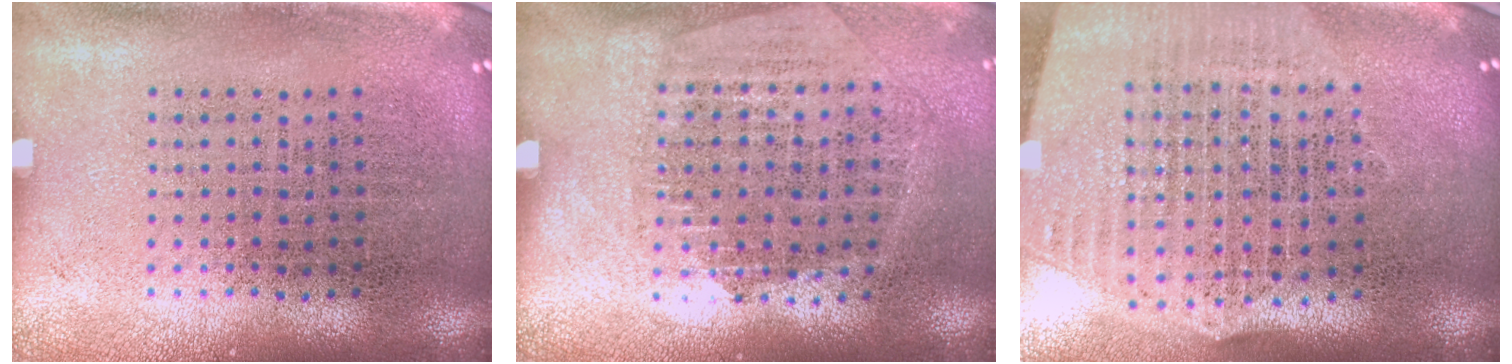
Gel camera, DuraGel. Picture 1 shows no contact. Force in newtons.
{"total": 1.3, "press": 1.2, "slide": 0.6}
{"total": 2.6, "press": 2.2, "slide": 1.4}